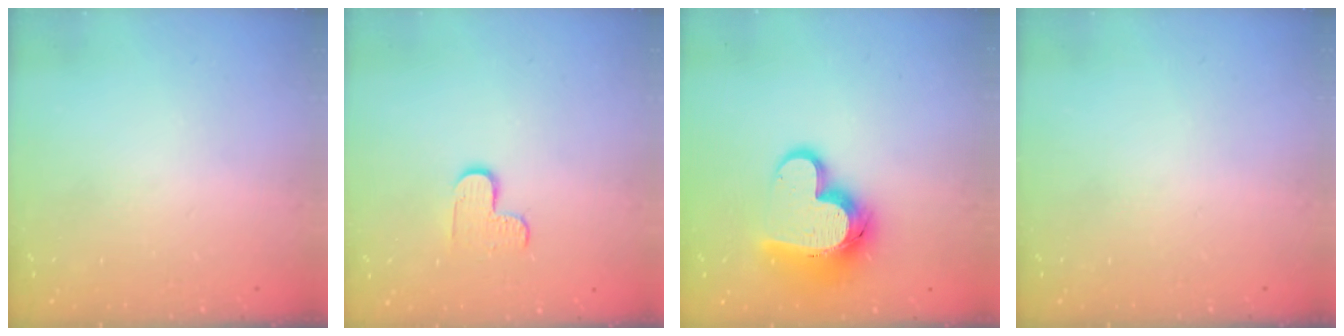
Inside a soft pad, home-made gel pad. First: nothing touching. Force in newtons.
{"total": 5.7, "press": 5.7, "slide": 0.4}
{"total": 15.7, "press": 15.6, "slide": 1.3}
{"total": 0.0}